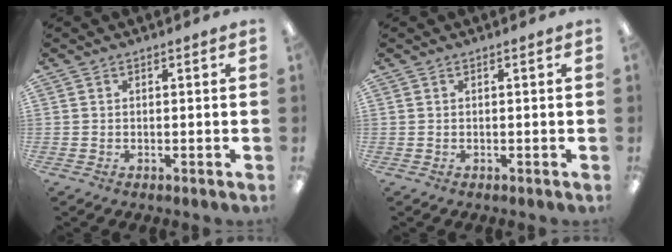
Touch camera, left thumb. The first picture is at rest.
{"total": 0.0}